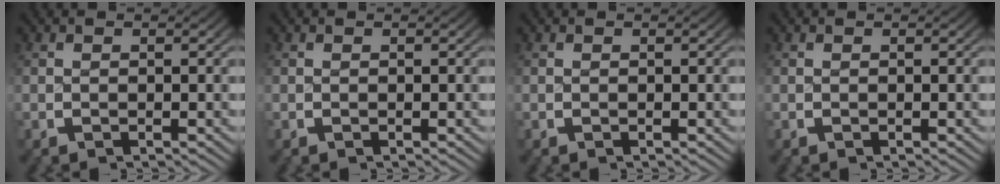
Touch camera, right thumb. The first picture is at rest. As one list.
[{"total": 0.0}, {"total": 0.0}, {"total": 0.0}]